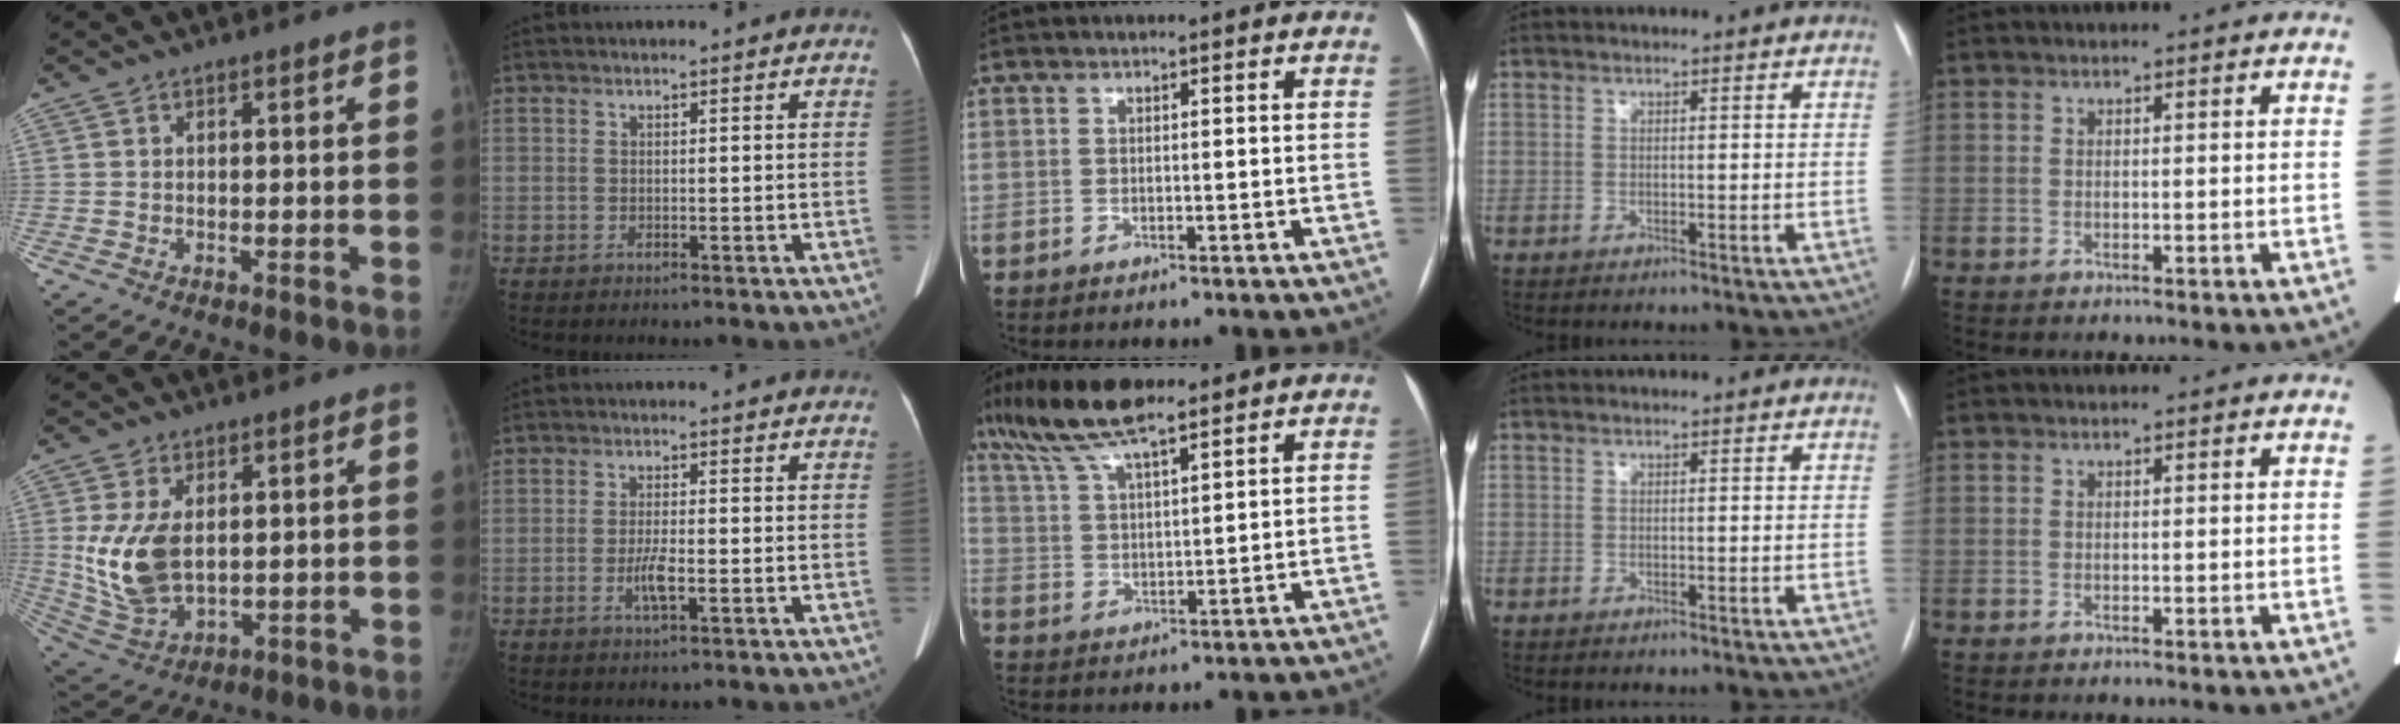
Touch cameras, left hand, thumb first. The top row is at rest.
{"thumb": {"total": 12.5, "force": [1.6, 7.5, 9.9], "torque": [-0.189, -0.015, 0.047]}, "index": {"total": 2.9, "force": [-0.9, 0.4, 2.8], "torque": [-0.058, -0.003, -0.016]}, "middle": {"total": 11.0, "force": [8.4, 1.9, 6.9], "torque": [-0.144, 0.021, 0.158]}}